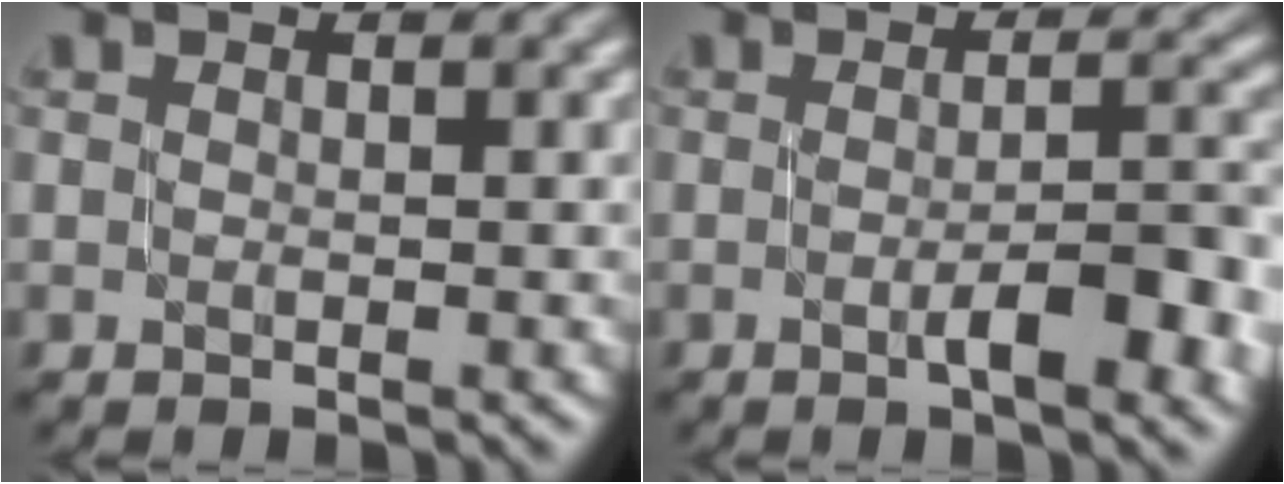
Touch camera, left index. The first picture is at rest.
{"total": 6.0, "force": [-1.6, 1.5, 5.6], "torque": [-0.080, 0.005, -0.021]}